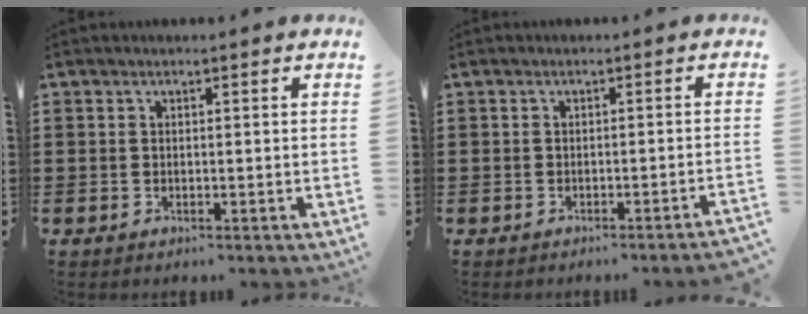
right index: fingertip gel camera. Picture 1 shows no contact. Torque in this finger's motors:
{"motor_torque": [0.35, -0.24, 0.09, 0.01]}